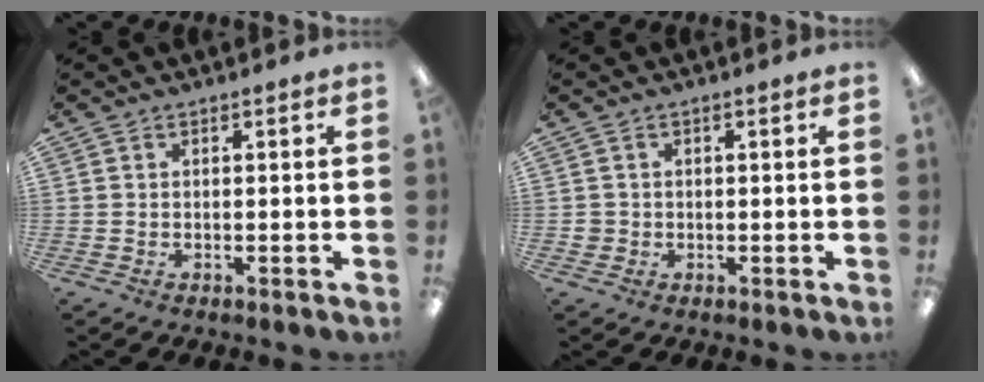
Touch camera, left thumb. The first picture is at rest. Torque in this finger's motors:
{"motor_torque": [-0.15, 0.02, -0.01, -0.07, 0.00]}